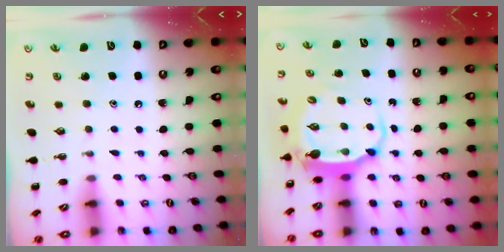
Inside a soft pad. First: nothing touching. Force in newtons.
{"total": 6.4, "press": 6.2, "slide": 1.3}